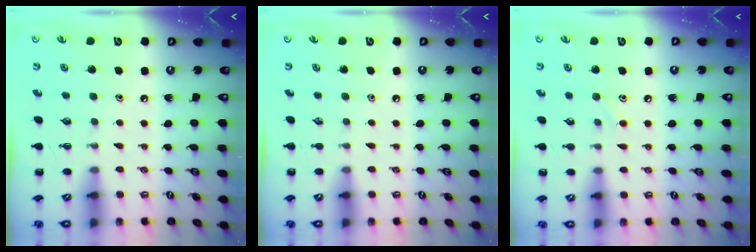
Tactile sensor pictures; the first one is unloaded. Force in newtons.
{"total": 0.0}
{"total": 7.2, "press": 6.7, "slide": 2.7}